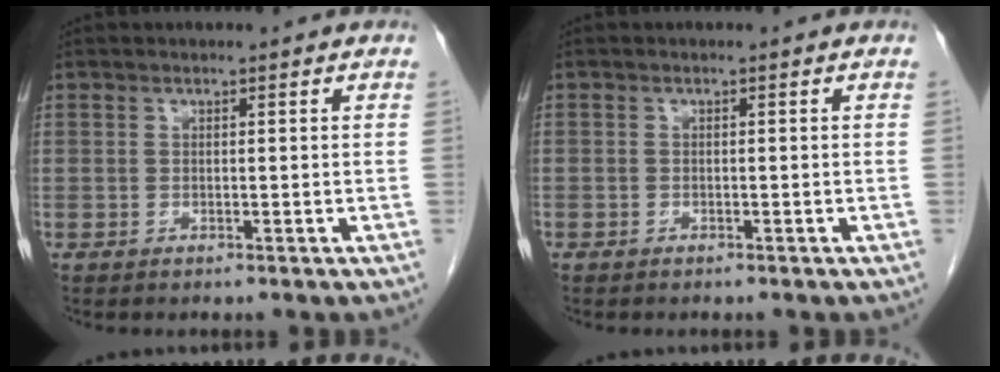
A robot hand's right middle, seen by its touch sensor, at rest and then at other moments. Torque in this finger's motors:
{"motor_torque": [1.00, -1.13, -0.26, -0.21]}